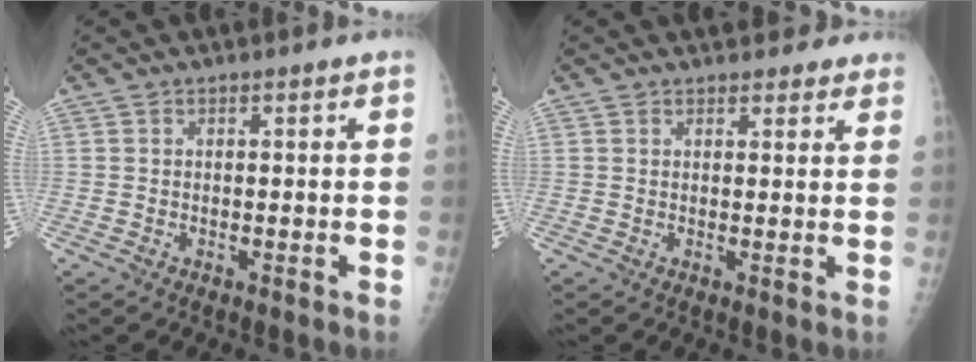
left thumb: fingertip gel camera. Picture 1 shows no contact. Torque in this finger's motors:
{"motor_torque": [1.12, 0.07, 0.62, -0.53, 0.04]}